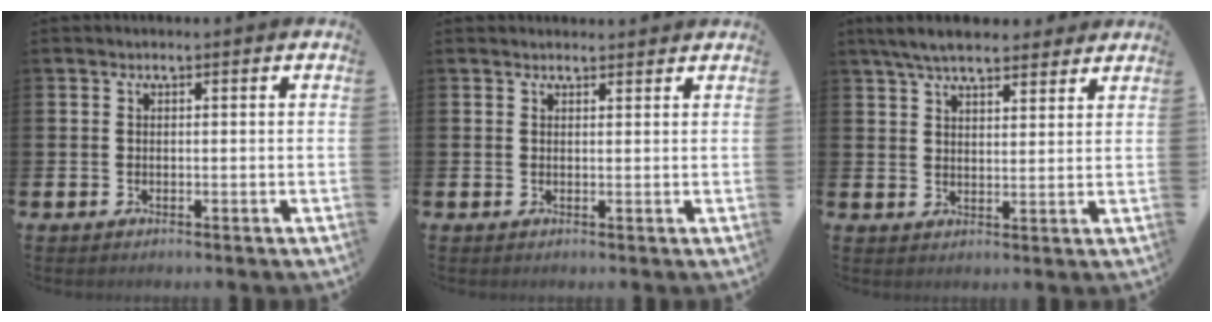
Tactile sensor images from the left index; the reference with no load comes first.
{"total": 1.2, "force": [1.2, 0.3, 0.0], "torque": [0.009, -0.002, 0.020]}
{"total": 6.3, "force": [5.8, 1.4, 2.0], "torque": [-0.056, -0.015, 0.107]}